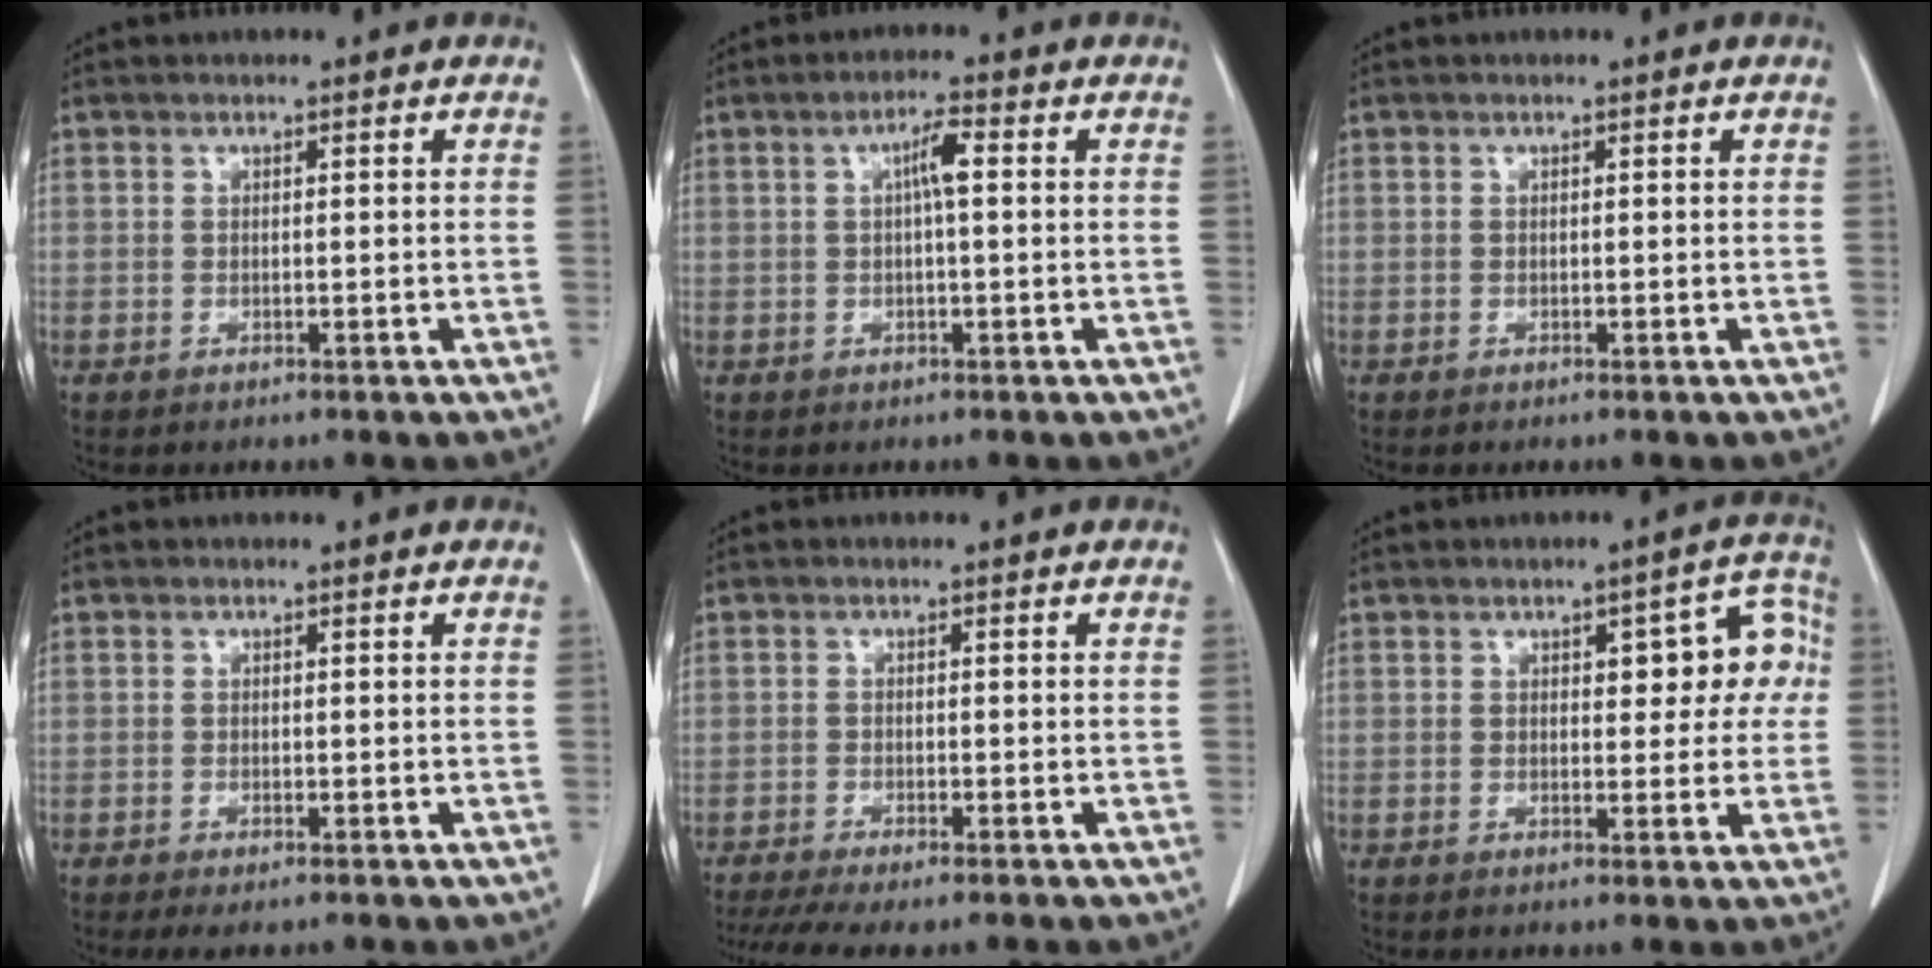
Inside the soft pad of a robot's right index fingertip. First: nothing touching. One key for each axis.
{"total": 3.3, "fx": 0.5, "fy": 0.3, "fz": 3.3, "tx": -0.058, "ty": 0.007, "tz": 0.008}
{"total": 0.0}
{"total": 1.7, "fx": -1.1, "fy": 0.5, "fz": 1.2, "tx": -0.020, "ty": -0.005, "tz": -0.012}
{"total": 7.6, "fx": -6.1, "fy": 0.9, "fz": 4.4, "tx": -0.065, "ty": -0.011, "tz": -0.098}
{"total": 7.6, "fx": 1.5, "fy": 3.5, "fz": 6.6, "tx": -0.062, "ty": 0.031, "tz": 0.016}